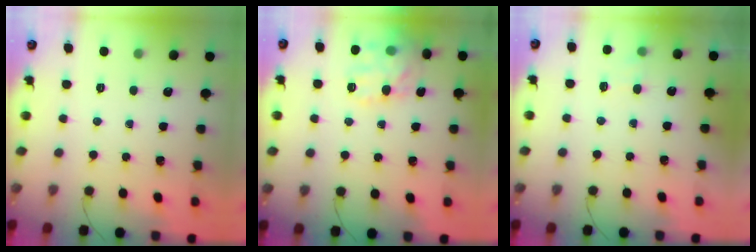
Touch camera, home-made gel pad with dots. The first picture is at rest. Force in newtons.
{"total": 12.2, "press": 12.2, "slide": 1.0}
{"total": 6.5, "press": 6.4, "slide": 1.4}